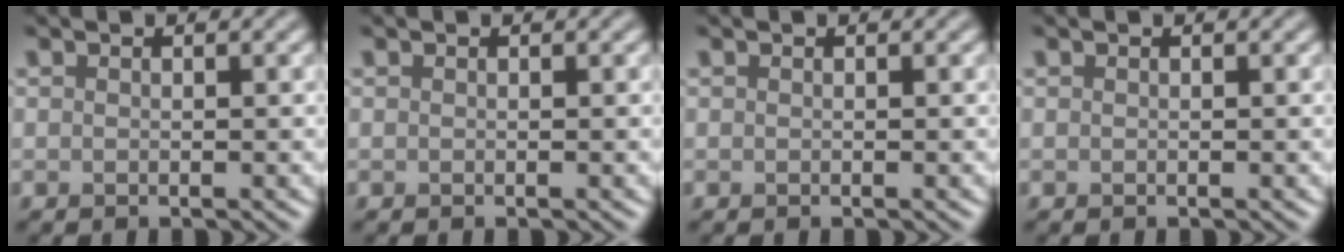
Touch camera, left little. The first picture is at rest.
{"total": 0.0}
{"total": 0.0}
{"total": 0.0}